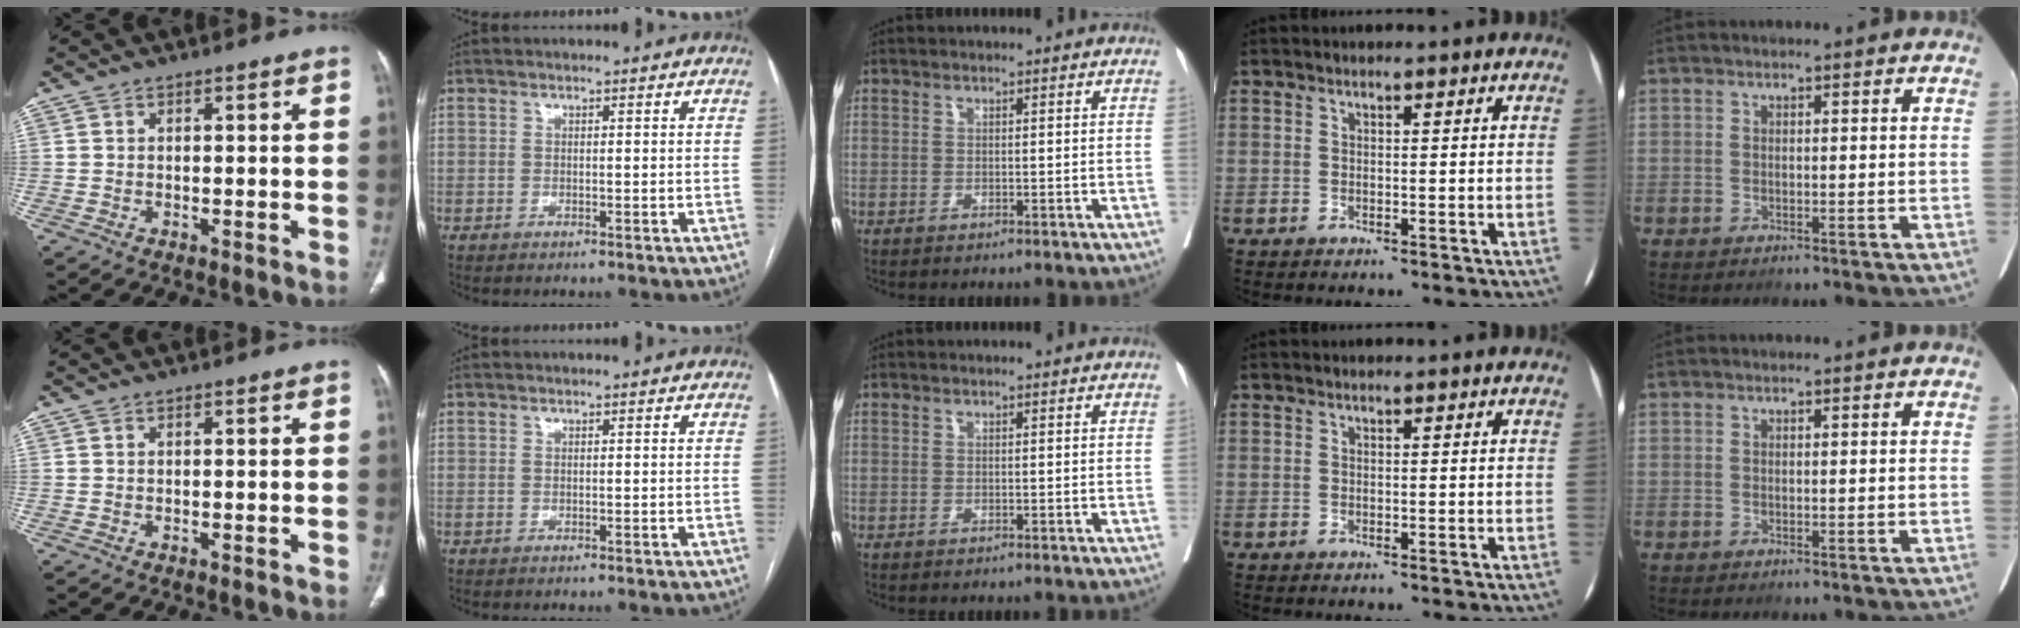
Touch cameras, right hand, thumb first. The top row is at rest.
{}